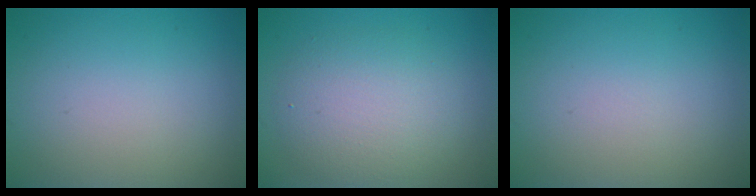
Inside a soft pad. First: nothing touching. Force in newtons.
{"total": 4.5, "press": 4.4, "slide": 0.4}
{"total": 0.0}